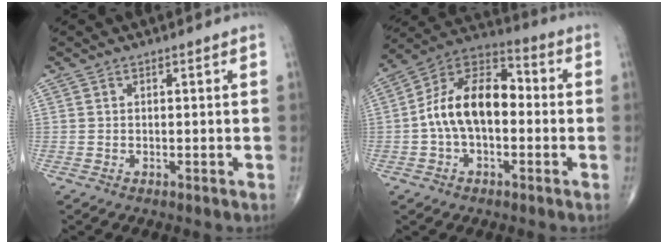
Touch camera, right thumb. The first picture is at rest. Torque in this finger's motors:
{"motor_torque": [0.19, 0.19, 0.85, -0.26, 0.40]}